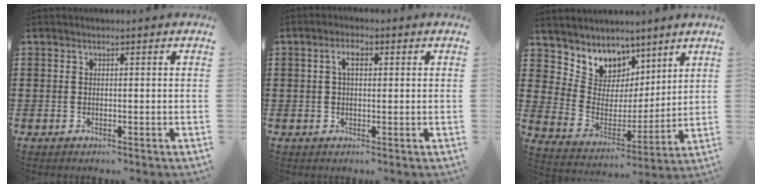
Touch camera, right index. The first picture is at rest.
{"total": 2.5, "force": [0.6, 1.2, 2.1], "torque": [-0.044, 0.010, 0.008]}
{"total": 7.2, "force": [5.4, 4.7, -1.1], "torque": [-0.038, -0.060, 0.100]}